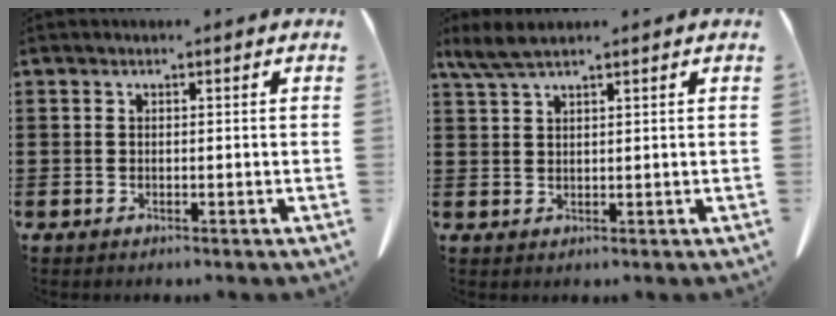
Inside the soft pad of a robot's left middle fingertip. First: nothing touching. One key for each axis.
{"total": 3.3, "fx": 2.4, "fy": 0.3, "fz": 2.2, "tx": -0.048, "ty": -0.001, "tz": 0.047}